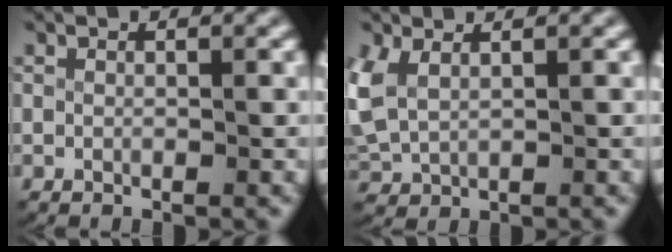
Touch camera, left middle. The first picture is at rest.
{"total": 3.4, "force": [0.6, 2.8, 1.8], "torque": [-0.075, -0.013, 0.029]}